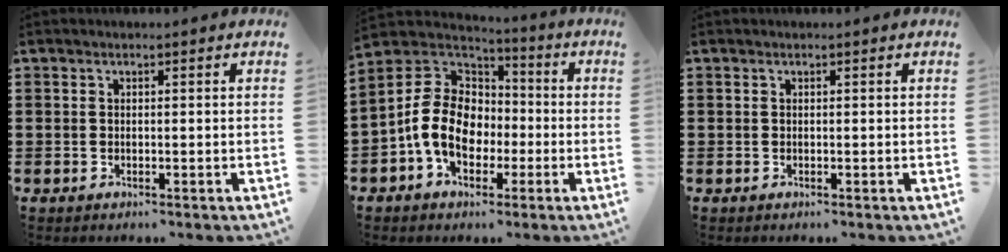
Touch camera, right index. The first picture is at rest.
{"total": 12.1, "force": [-2.8, 9.0, 7.6], "torque": [-0.184, 0.014, -0.056]}
{"total": 0.0}